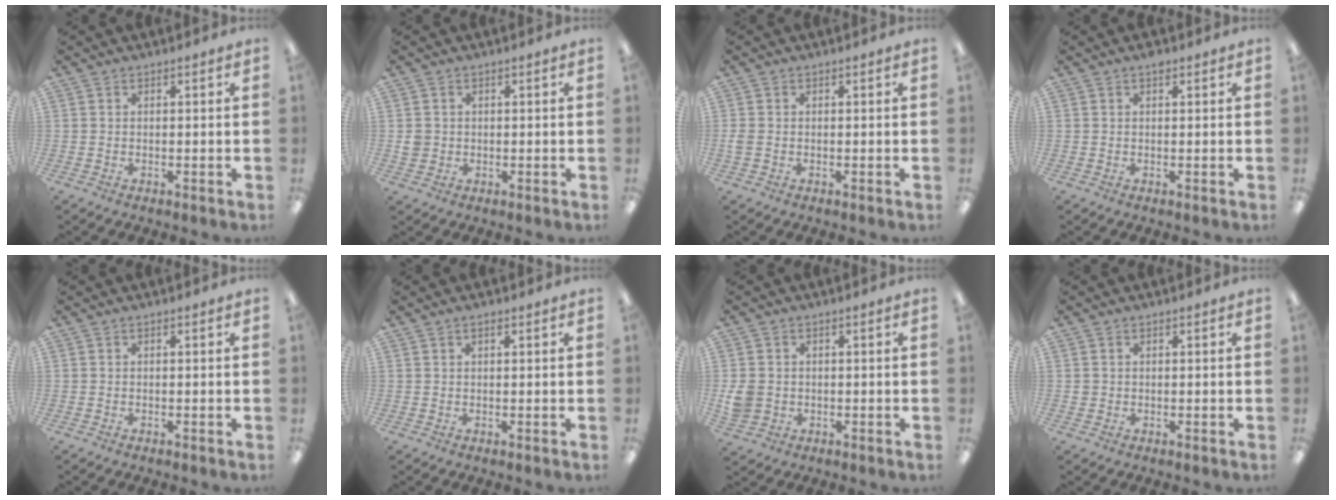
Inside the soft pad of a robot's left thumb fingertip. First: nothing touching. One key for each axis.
{"total": 2.5, "fx": 0.1, "fy": 2.4, "fz": 0.7, "tx": -0.014, "ty": 0.004, "tz": 0.002}
{"total": 1.7, "fx": -0.2, "fy": 1.2, "fz": 1.2, "tx": -0.028, "ty": 0.000, "tz": -0.006}
{"total": 1.0, "fx": 0.7, "fy": 0.4, "fz": 0.6, "tx": -0.005, "ty": -0.002, "tz": 0.011}
{"total": 0.0}
{"total": 0.8, "fx": 0.6, "fy": 0.3, "fz": 0.4, "tx": -0.010, "ty": 0.001, "tz": 0.011}
{"total": 4.5, "fx": 0.0, "fy": 4.1, "fz": 1.9, "tx": -0.034, "ty": 0.004, "tz": 0.002}
{"total": 1.0, "fx": 0.3, "fy": 1.0, "fz": 0.1, "tx": -0.003, "ty": 0.003, "tz": 0.005}